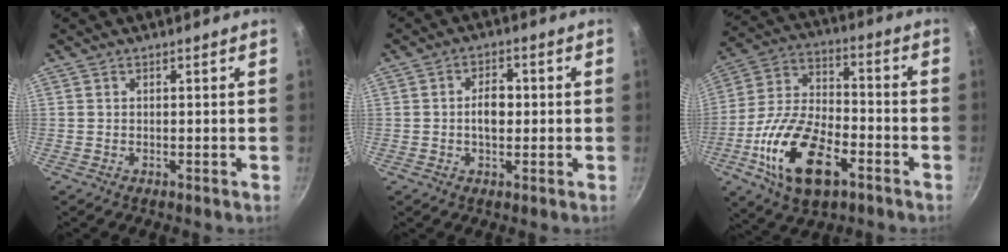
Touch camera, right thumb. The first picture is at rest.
{"total": 5.1, "force": [-0.1, 3.2, 4.0], "torque": [-0.046, 0.012, -0.006]}
{"total": 19.5, "force": [-8.0, 10.1, 14.7], "torque": [-0.268, 0.033, -0.151]}